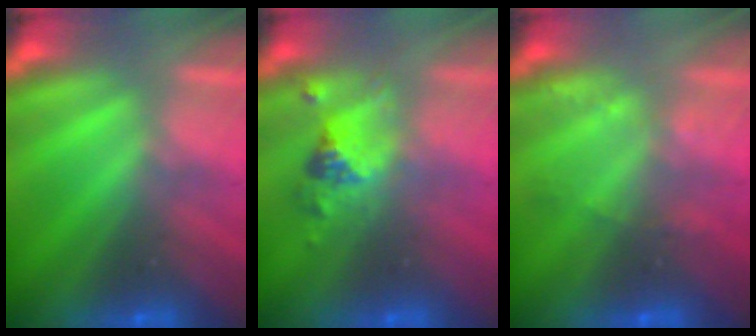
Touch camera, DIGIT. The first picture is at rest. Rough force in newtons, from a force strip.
{"total": 2.4}
{"total": 2.2}